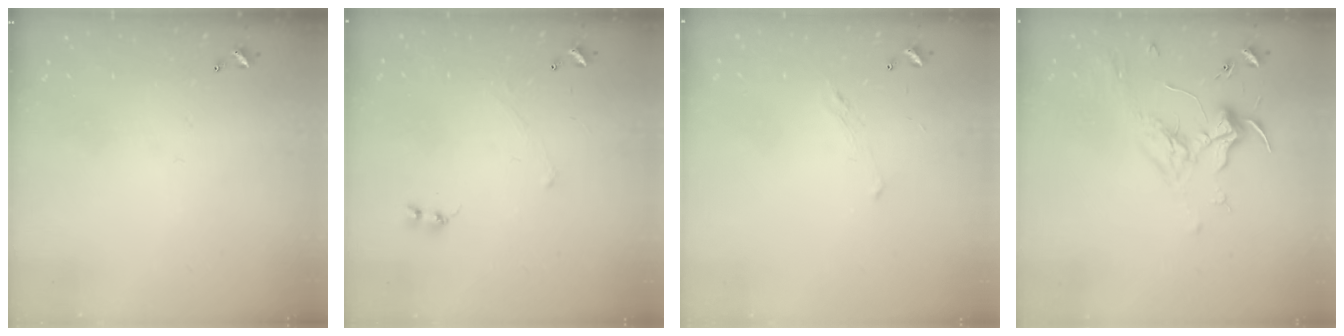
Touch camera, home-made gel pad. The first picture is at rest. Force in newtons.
{"total": 0.7, "press": 0.4, "slide": 0.5}
{"total": 0.8, "press": 0.1, "slide": 0.8}
{"total": 1.8, "press": 1.7, "slide": 0.7}